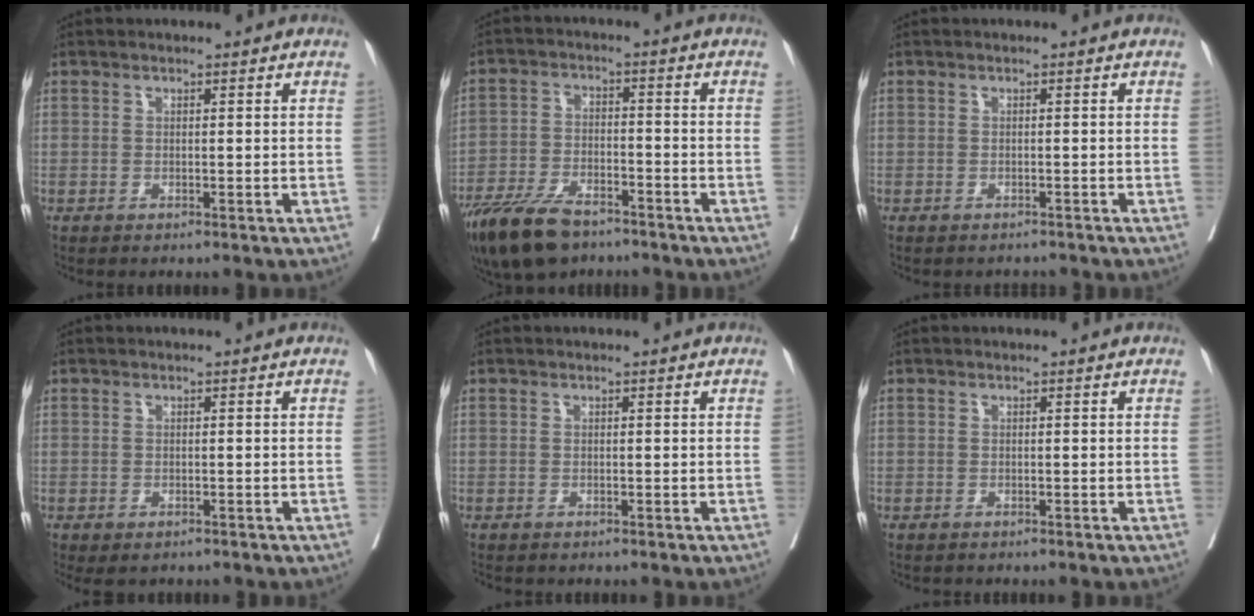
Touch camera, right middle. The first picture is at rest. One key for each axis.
{"total": 11.1, "fx": -8.5, "fy": 4.2, "fz": 5.9, "tx": -0.110, "ty": -0.017, "tz": -0.152}
{"total": 1.5, "fx": -1.4, "fy": 0.5, "fz": 0.0, "tx": -0.003, "ty": -0.003, "tz": -0.021}
{"total": 2.8, "fx": -2.1, "fy": 1.4, "fz": 1.1, "tx": -0.011, "ty": -0.005, "tz": -0.028}
{"total": 0.8, "fx": -0.8, "fy": 0.3, "fz": 0.1, "tx": -0.008, "ty": -0.002, "tz": -0.015}
{"total": 0.0}